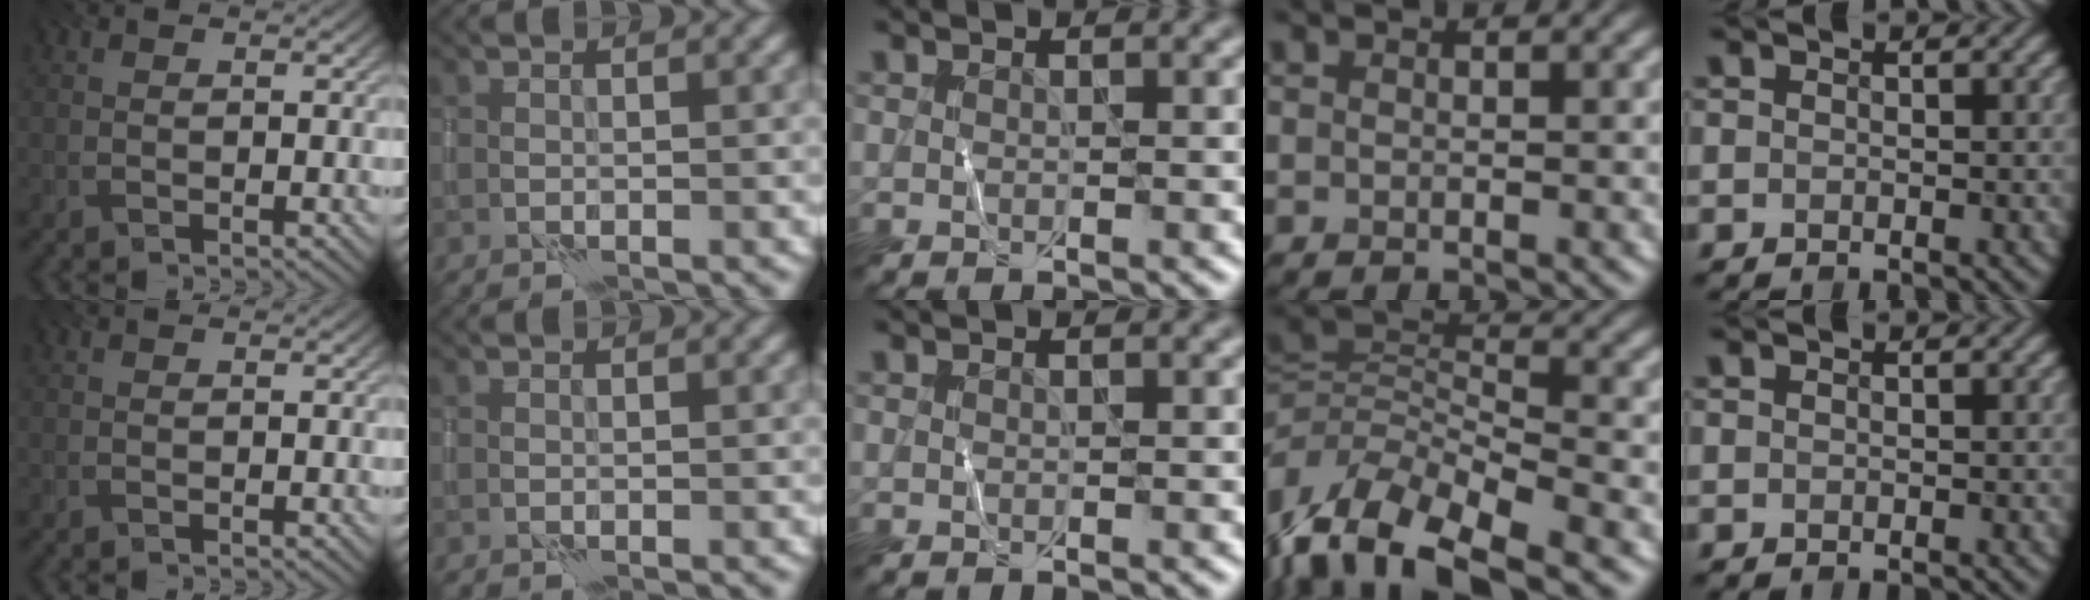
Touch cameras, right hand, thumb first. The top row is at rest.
{"ring": {"total": 10.1, "force": [-6.3, 4.7, 6.3], "torque": [-0.122, -0.001, -0.125]}}